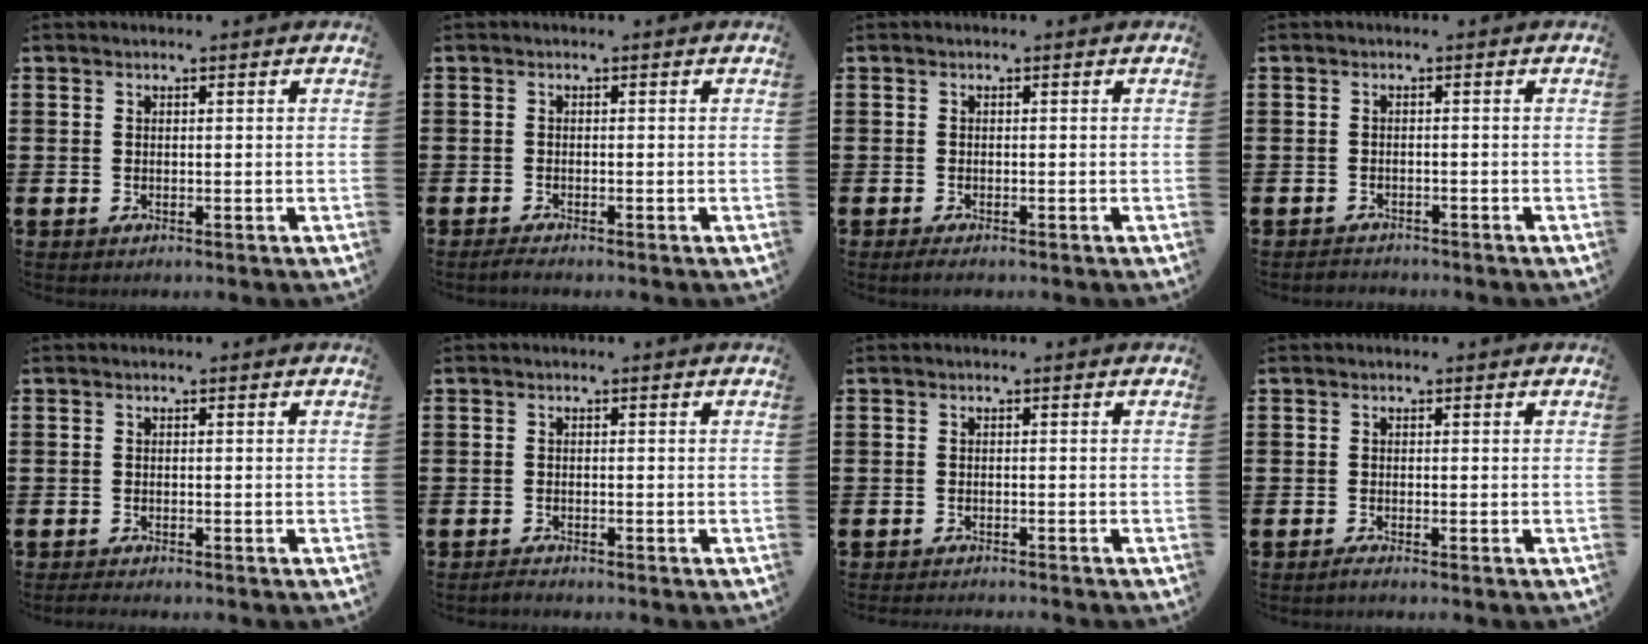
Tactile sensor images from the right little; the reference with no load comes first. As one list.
[{"total": 0.9, "force": [-0.6, 0.1, 0.6], "torque": [-0.012, -0.002, -0.011]}, {"total": 0.8, "force": [-0.4, 0.2, 0.7], "torque": [-0.013, -0.002, -0.008]}, {"total": 1.1, "force": [-1.1, 0.1, -0.1], "torque": [-0.002, 0.002, -0.023]}, {"total": 0.6, "force": [-0.5, 0.1, 0.4], "torque": [-0.008, -0.001, -0.011]}, {"total": 0.7, "force": [-0.7, 0.1, 0.2], "torque": [-0.007, -0.002, -0.014]}, {"total": 0.8, "force": [-0.8, -0.1, 0.0], "torque": [0.000, -0.001, -0.016]}, {"total": 0.7, "force": [-0.5, 0.0, 0.6], "torque": [-0.009, -0.002, -0.009]}]